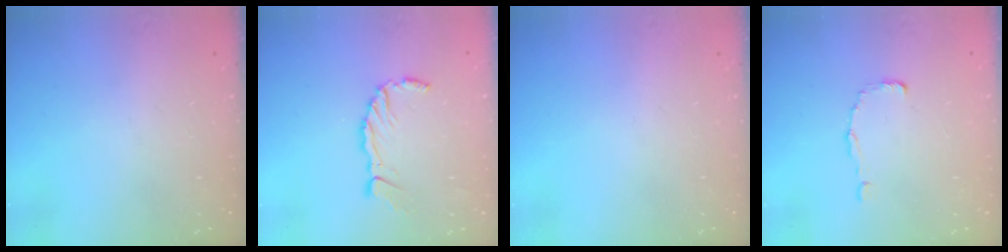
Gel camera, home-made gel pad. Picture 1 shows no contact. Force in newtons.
{"total": 6.8, "press": 6.7, "slide": 1.2}
{"total": 0.0}
{"total": 0.0}